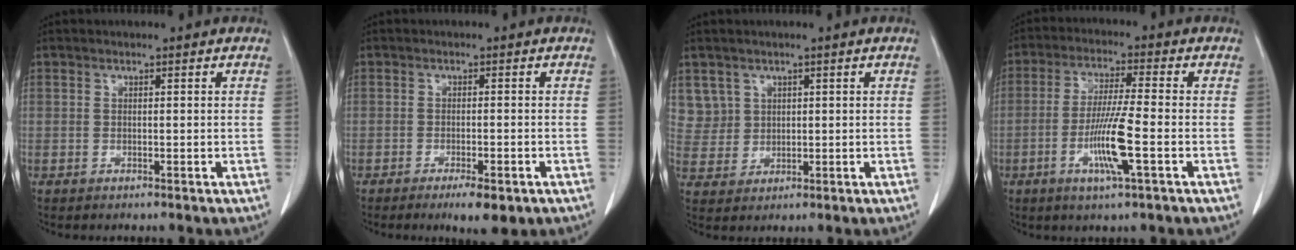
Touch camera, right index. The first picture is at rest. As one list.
[{"total": 4.7, "force": [-2.8, 1.1, 3.6], "torque": [-0.049, -0.006, -0.034]}, {"total": 4.6, "force": [2.4, 4.0, -0.2], "torque": [0.012, 0.004, 0.053]}, {"total": 8.9, "force": [-2.8, -0.1, 8.5], "torque": [-0.164, -0.012, -0.055]}]